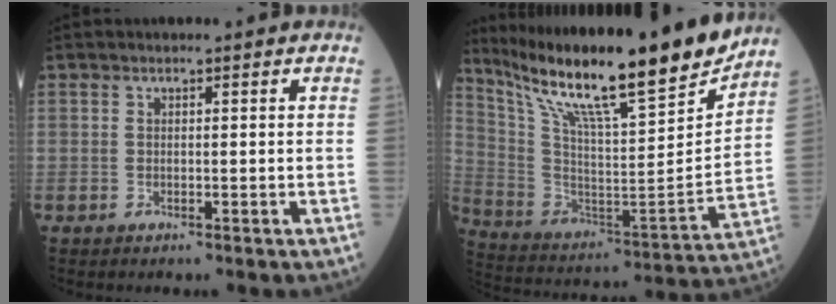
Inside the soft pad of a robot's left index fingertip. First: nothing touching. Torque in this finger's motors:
{"motor_torque": [0.19, -0.44, 0.73, 0.21]}